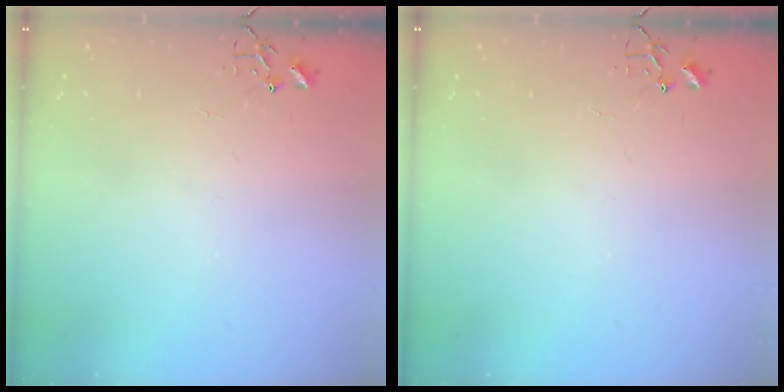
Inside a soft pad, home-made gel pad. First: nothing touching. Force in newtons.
{"total": 0.0}